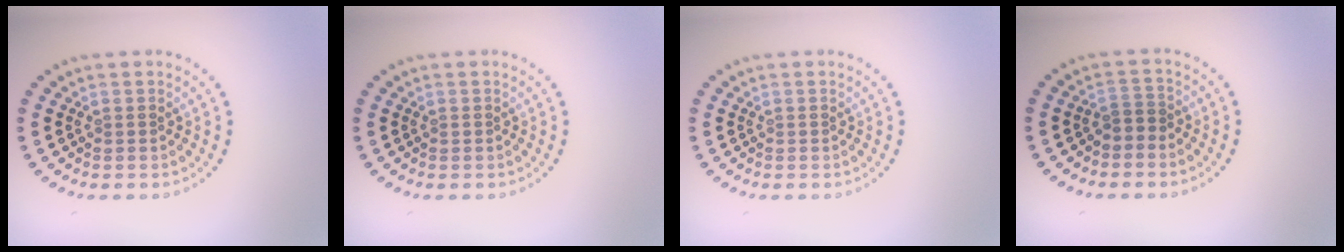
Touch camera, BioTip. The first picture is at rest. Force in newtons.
{"total": 0.0}
{"total": 0.0}
{"total": 1.5, "press": 1.2, "slide": 0.9}